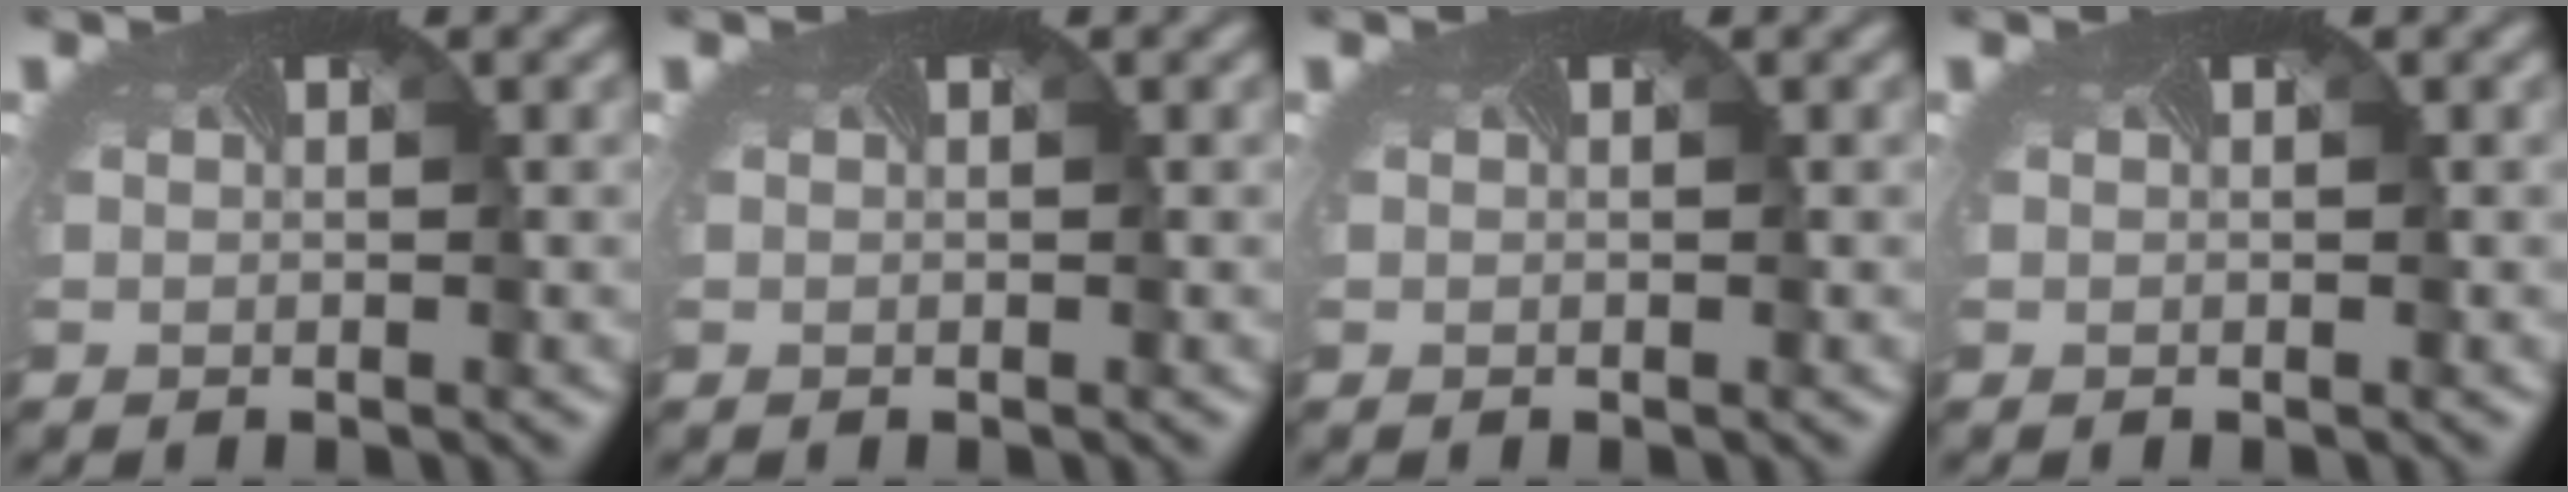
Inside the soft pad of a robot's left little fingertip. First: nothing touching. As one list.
[{"total": 0.0}, {"total": 0.0}, {"total": 0.0}]